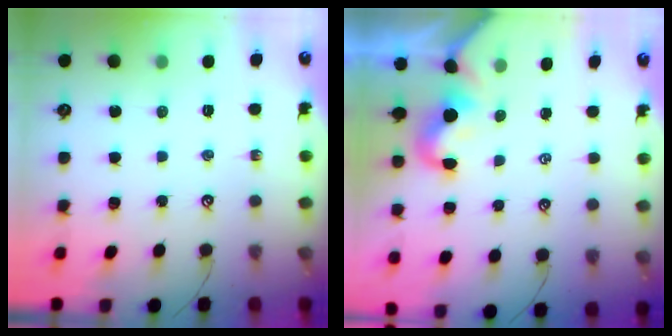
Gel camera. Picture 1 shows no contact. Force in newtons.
{"total": 1.2, "press": 1.2, "slide": 0.2}